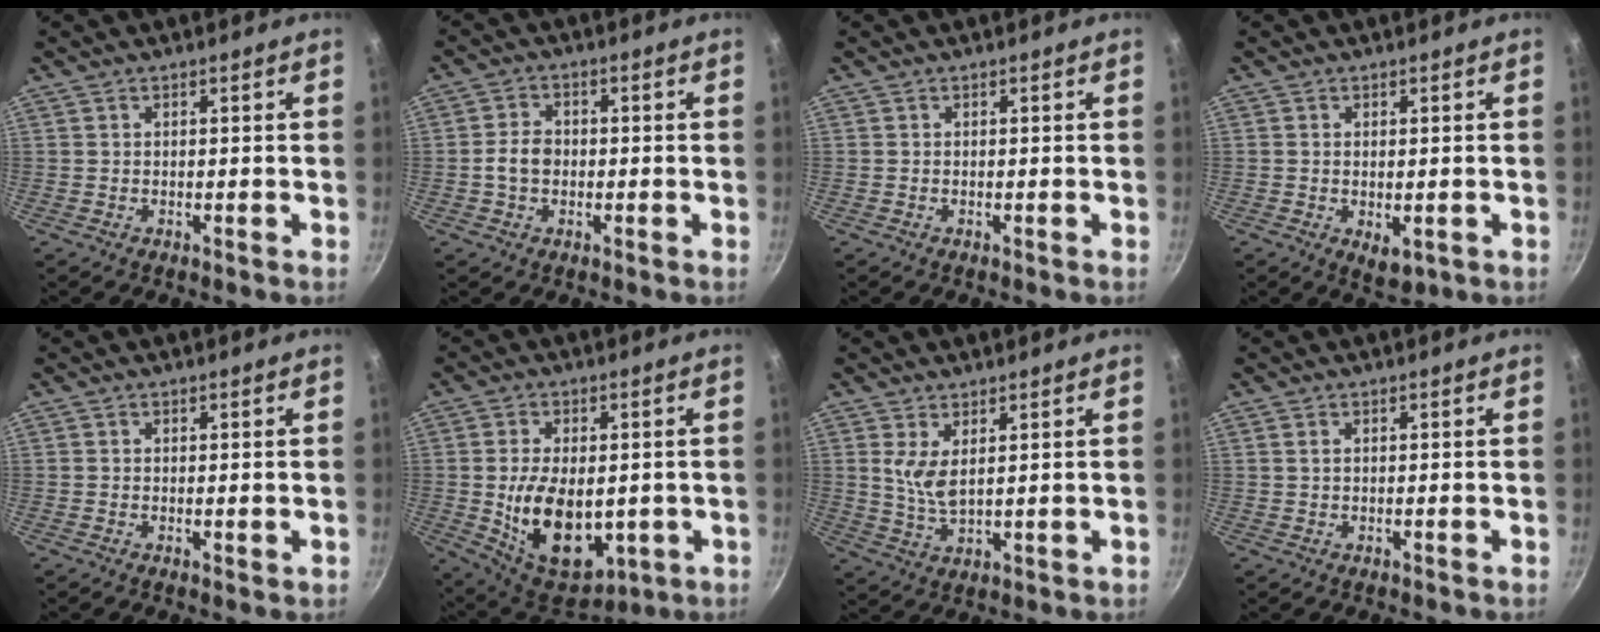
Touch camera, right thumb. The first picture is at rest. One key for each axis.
{"total": 4.4, "fx": -0.7, "fy": 3.3, "fz": 2.8, "tx": -0.045, "ty": 0.017, "tz": -0.017}
{"total": 0.0}
{"total": 4.1, "fx": -0.9, "fy": 2.3, "fz": 3.2, "tx": -0.046, "ty": -0.013, "tz": -0.008}
{"total": 0.6, "fx": 0.1, "fy": 0.3, "fz": 0.5, "tx": -0.008, "ty": -0.003, "tz": 0.001}
{"total": 16.6, "fx": -1.6, "fy": 10.2, "fz": 13.0, "tx": -0.194, "ty": -0.012, "tz": -0.003}
{"total": 5.4, "fx": 2.1, "fy": 2.2, "fz": 4.5, "tx": -0.086, "ty": -0.022, "tz": 0.047}
{"total": 0.8, "fx": 0.3, "fy": 0.4, "fz": 0.6, "tx": -0.012, "ty": 0.001, "tz": 0.005}